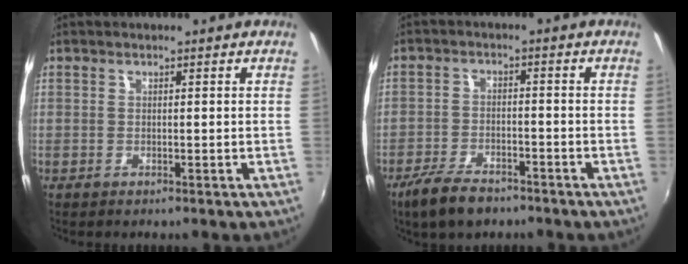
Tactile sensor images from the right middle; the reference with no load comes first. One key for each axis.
{"total": 8.0, "fx": -6.0, "fy": 3.2, "fz": 4.2, "tx": -0.111, "ty": -0.012, "tz": -0.108}